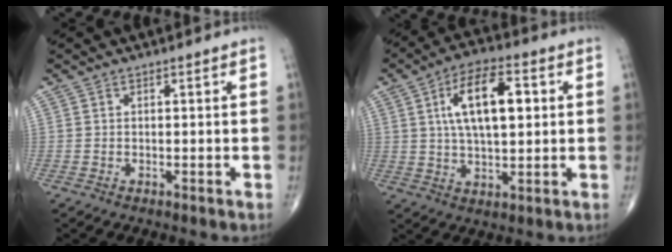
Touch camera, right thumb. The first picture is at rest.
{"total": 13.0, "force": [2.9, 5.9, 11.2], "torque": [-0.180, 0.005, 0.048]}